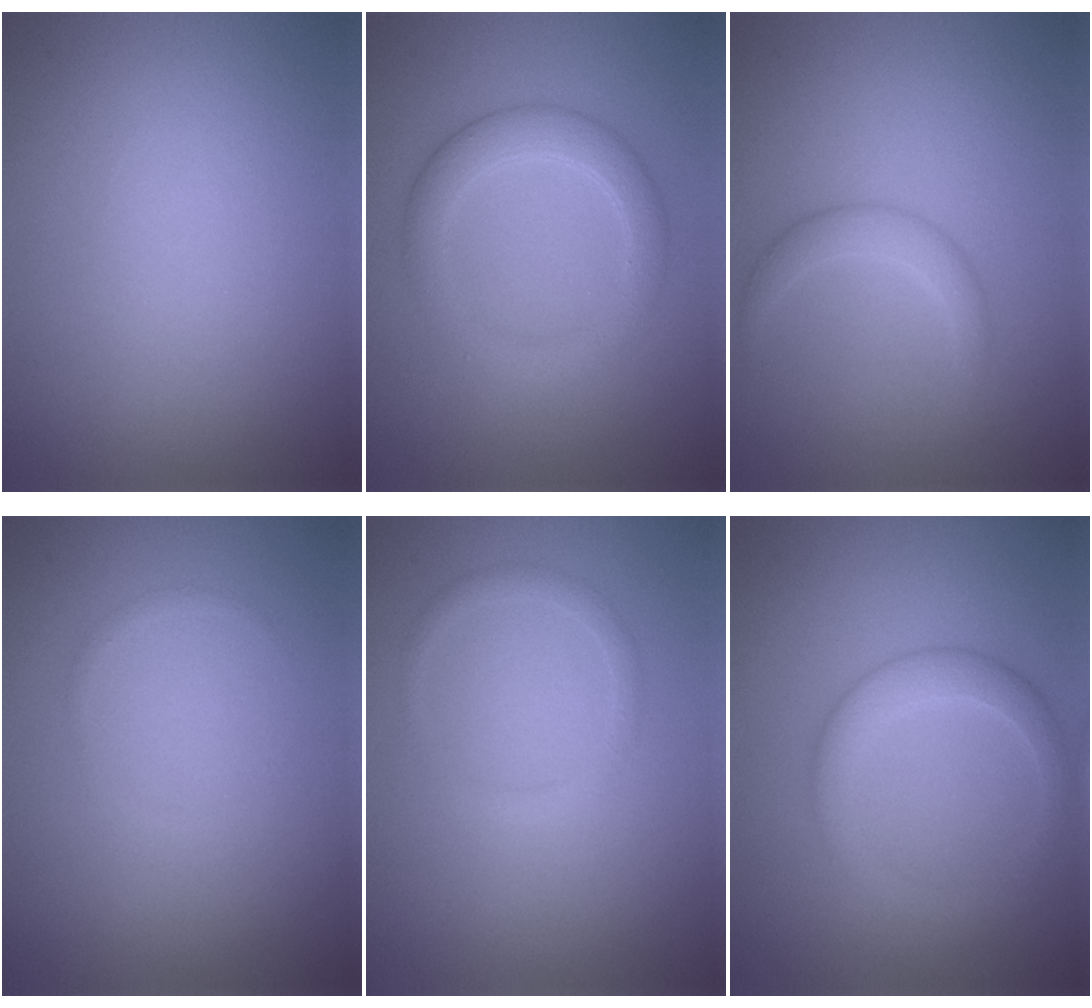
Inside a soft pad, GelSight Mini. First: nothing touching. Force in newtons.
{"total": 3.5, "press": 3.5, "slide": 0.4}
{"total": 1.9, "press": 1.9, "slide": 0.2}
{"total": 0.5, "press": 0.5, "slide": 0.0}
{"total": 1.4, "press": 1.4, "slide": 0.1}
{"total": 3.0, "press": 3.0, "slide": 0.1}